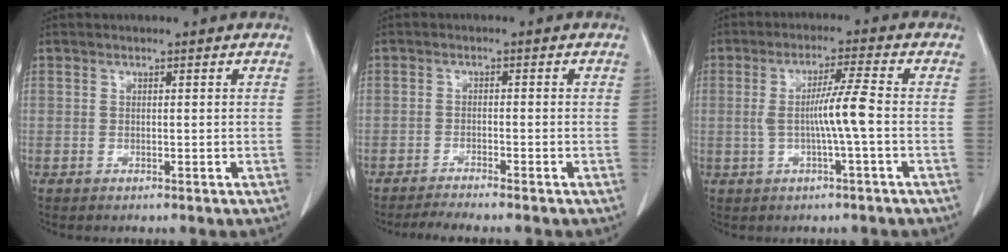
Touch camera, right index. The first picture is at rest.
{"total": 4.5, "force": [-4.0, -0.7, 2.0], "torque": [-0.027, -0.010, -0.066]}
{"total": 6.0, "force": [-0.7, -0.8, 5.9], "torque": [-0.108, 0.008, -0.010]}